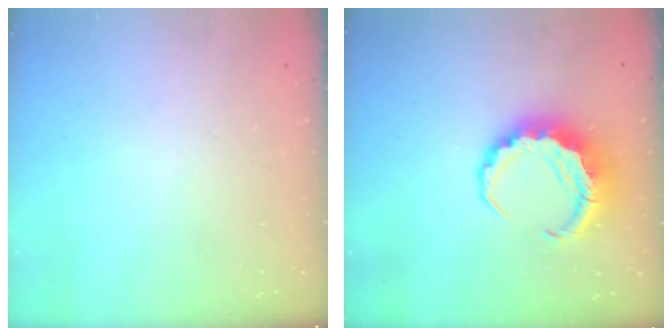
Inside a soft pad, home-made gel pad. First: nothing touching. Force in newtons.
{"total": 7.7, "press": 7.6, "slide": 1.7}